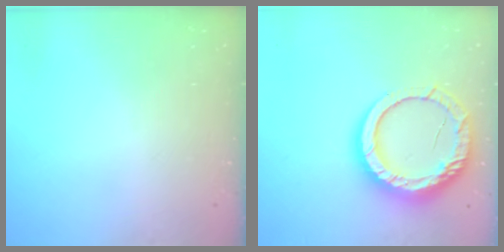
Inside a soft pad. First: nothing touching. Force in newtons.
{"total": 16.5, "press": 16.5, "slide": 1.2}